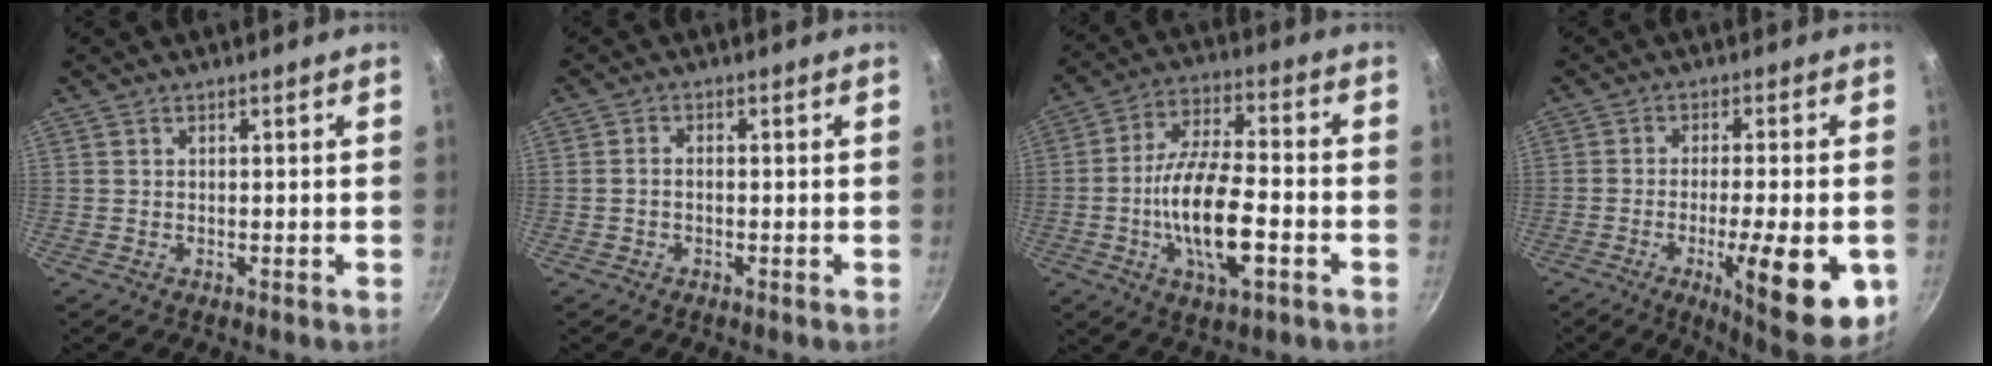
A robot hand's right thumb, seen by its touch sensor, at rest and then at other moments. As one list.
[{"total": 1.5, "force": [-0.5, 0.9, 1.1], "torque": [-0.020, 0.014, -0.012]}, {"total": 15.6, "force": [-4.2, 6.0, 13.8], "torque": [-0.246, 0.026, -0.081]}, {"total": 16.3, "force": [-4.7, 4.0, 15.1], "torque": [-0.198, 0.007, -0.062]}]